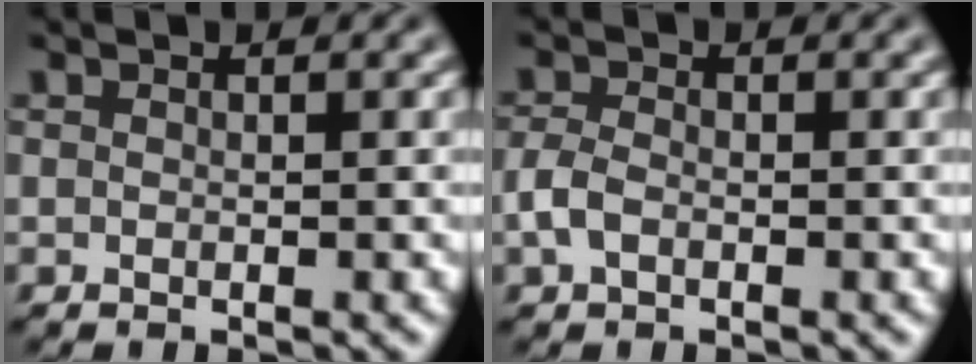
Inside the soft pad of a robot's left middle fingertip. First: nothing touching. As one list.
[{"total": 2.0, "force": [-0.8, 1.2, 1.4], "torque": [-0.031, 0.003, -0.020]}]